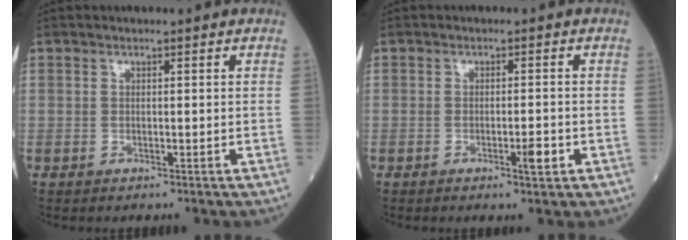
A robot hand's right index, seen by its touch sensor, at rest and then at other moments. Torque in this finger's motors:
{"motor_torque": [0.29, -0.10, 0.11, 0.00]}